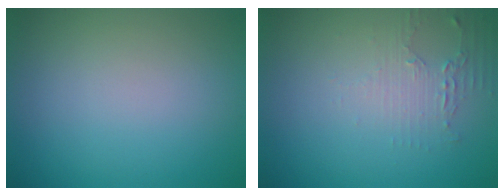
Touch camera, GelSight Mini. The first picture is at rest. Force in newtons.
{"total": 1.7, "press": 1.7, "slide": 0.3}